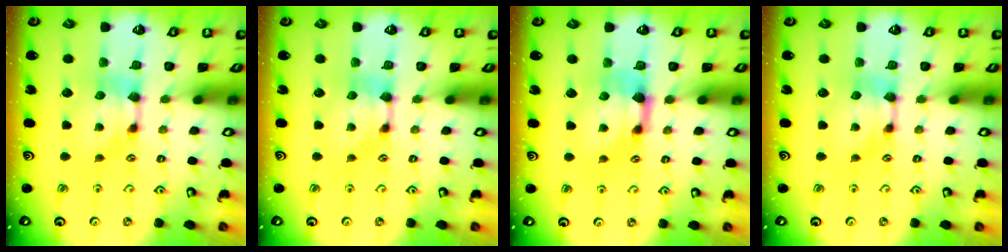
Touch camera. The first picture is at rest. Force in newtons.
{"total": 0.0}
{"total": 1.5, "press": 0.5, "slide": 1.4}
{"total": 0.0}